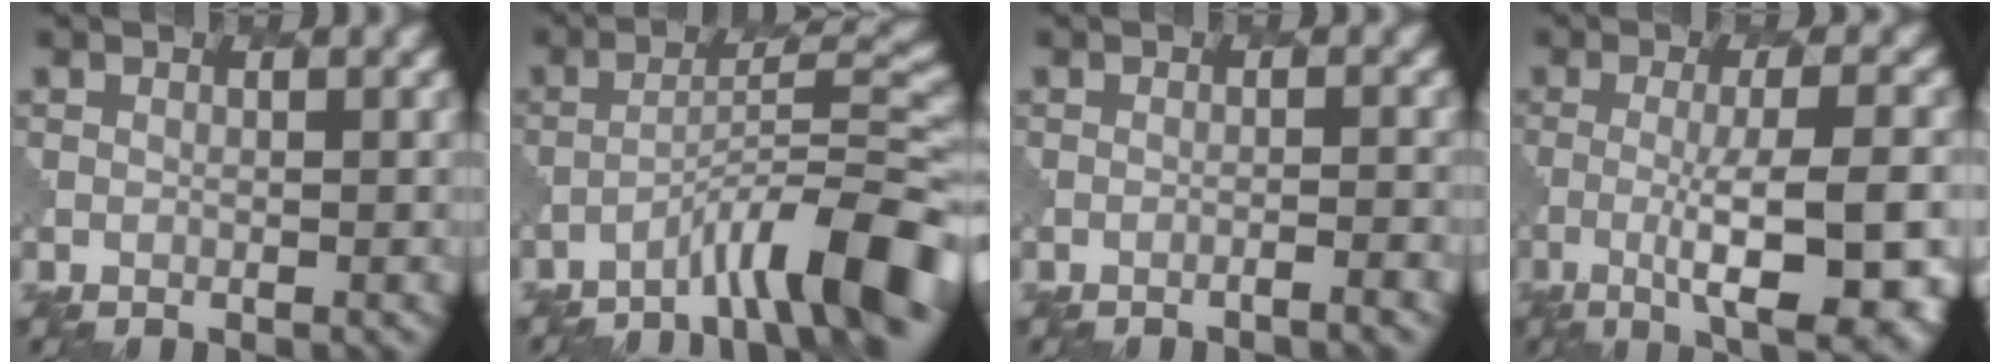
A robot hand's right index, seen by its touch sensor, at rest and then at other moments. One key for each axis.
{"total": 9.5, "fx": -6.2, "fy": 1.4, "fz": 7.1, "tx": -0.098, "ty": 0.024, "tz": -0.094}
{"total": 1.9, "fx": -1.3, "fy": 0.2, "fz": 1.4, "tx": -0.012, "ty": 0.005, "tz": -0.026}
{"total": 9.5, "fx": -3.1, "fy": 2.4, "fz": 8.6, "tx": -0.120, "ty": 0.000, "tz": -0.046}